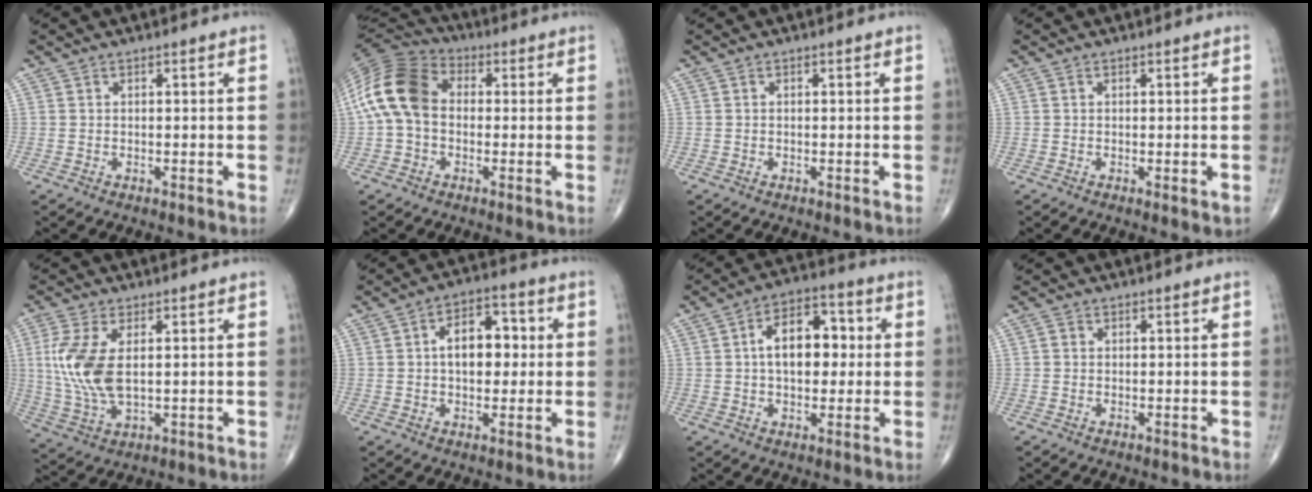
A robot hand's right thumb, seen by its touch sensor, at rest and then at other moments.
{"total": 13.7, "force": [0.2, 9.8, 9.5], "torque": [-0.190, 0.034, -0.010]}
{"total": 0.0}
{"total": 1.5, "force": [-0.4, 0.5, 1.4], "torque": [-0.019, -0.005, -0.004]}
{"total": 11.2, "force": [1.6, 5.6, 9.6], "torque": [-0.220, -0.006, 0.040]}
{"total": 9.7, "force": [0.9, 6.0, 7.5], "torque": [-0.084, 0.019, 0.009]}
{"total": 11.7, "force": [1.2, 7.2, 9.2], "torque": [-0.113, 0.023, 0.012]}
{"total": 0.7, "force": [0.1, 0.7, 0.2], "torque": [-0.001, 0.001, 0.000]}